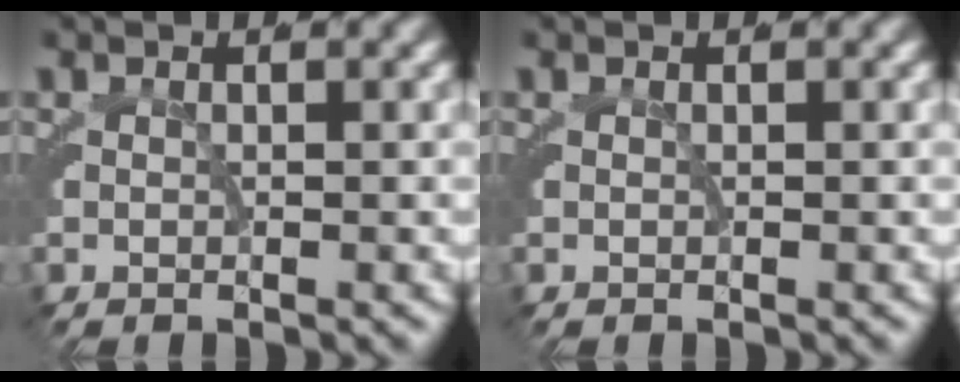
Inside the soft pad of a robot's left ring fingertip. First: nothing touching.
{"total": 0.0}